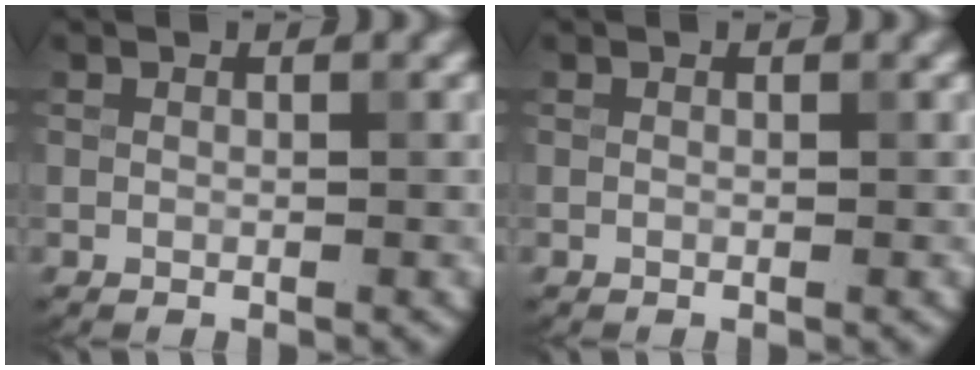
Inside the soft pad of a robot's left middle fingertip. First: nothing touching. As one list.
[{"total": 0.0}]